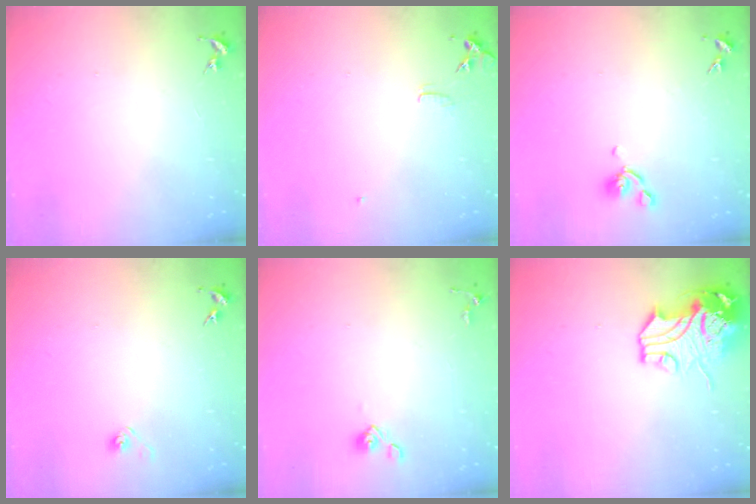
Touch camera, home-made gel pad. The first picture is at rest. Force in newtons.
{"total": 6.3, "press": 6.2, "slide": 0.7}
{"total": 6.7, "press": 6.6, "slide": 1.5}
{"total": 2.9, "press": 2.8, "slide": 0.8}
{"total": 3.9, "press": 3.6, "slide": 1.5}
{"total": 12.6, "press": 12.5, "slide": 2.1}